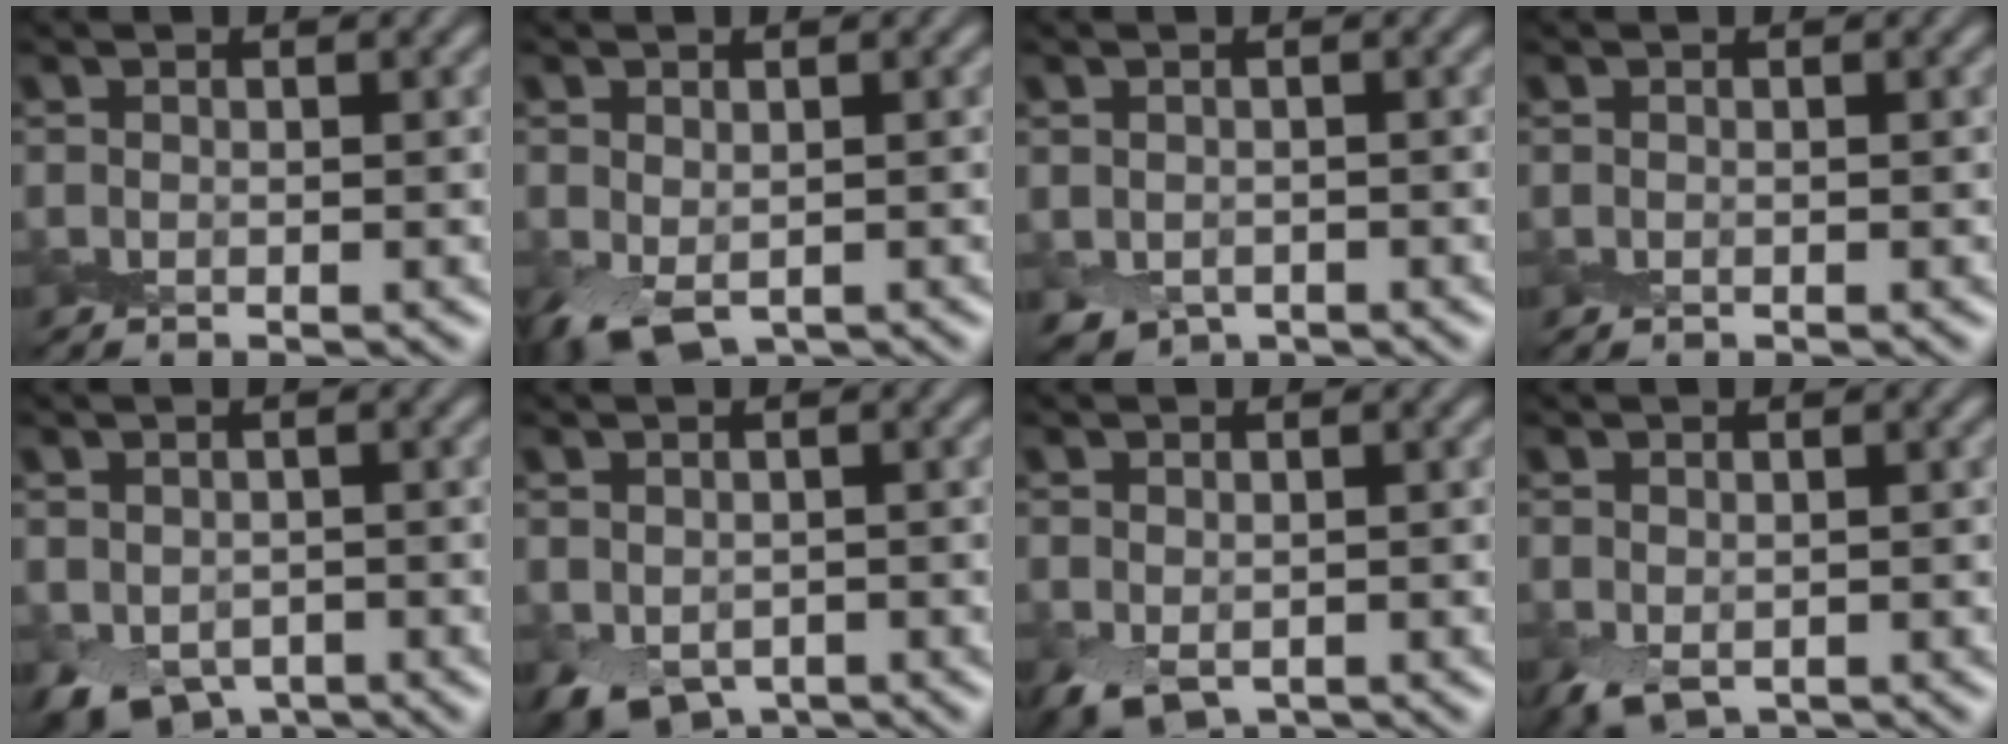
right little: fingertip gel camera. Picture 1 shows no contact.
{"total": 3.0, "force": [-1.1, 1.9, 2.1], "torque": [-0.044, -0.012, -0.017]}
{"total": 1.6, "force": [-0.7, 1.3, 0.7], "torque": [-0.015, -0.009, -0.012]}
{"total": 0.0}
{"total": 4.7, "force": [-2.4, 3.1, 2.6], "torque": [-0.050, -0.018, -0.037]}
{"total": 4.0, "force": [-1.9, 2.7, 2.3], "torque": [-0.040, -0.016, -0.029]}
{"total": 3.0, "force": [-1.6, 1.9, 1.7], "torque": [-0.034, -0.016, -0.025]}
{"total": 2.4, "force": [-1.2, 1.5, 1.5], "torque": [-0.033, -0.015, -0.018]}